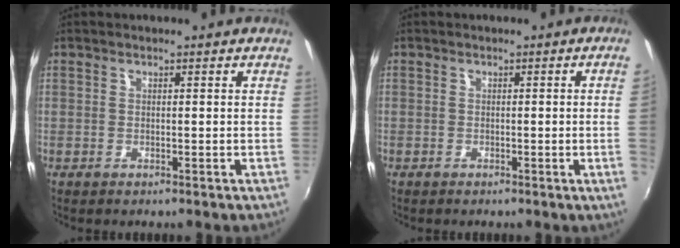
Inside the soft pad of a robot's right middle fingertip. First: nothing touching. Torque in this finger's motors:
{"motor_torque": [1.10, -0.61, -1.05, -0.21]}